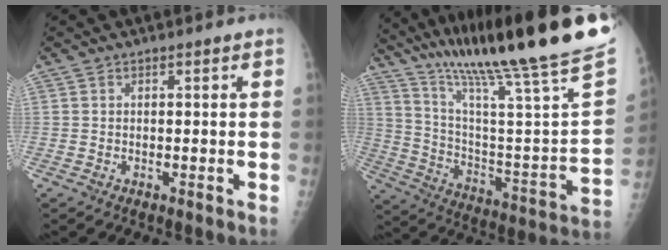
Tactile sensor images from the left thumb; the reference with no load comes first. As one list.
[{"total": 32.7, "force": [25.5, 1.3, 20.5], "torque": [-0.318, -0.119, 0.386]}]